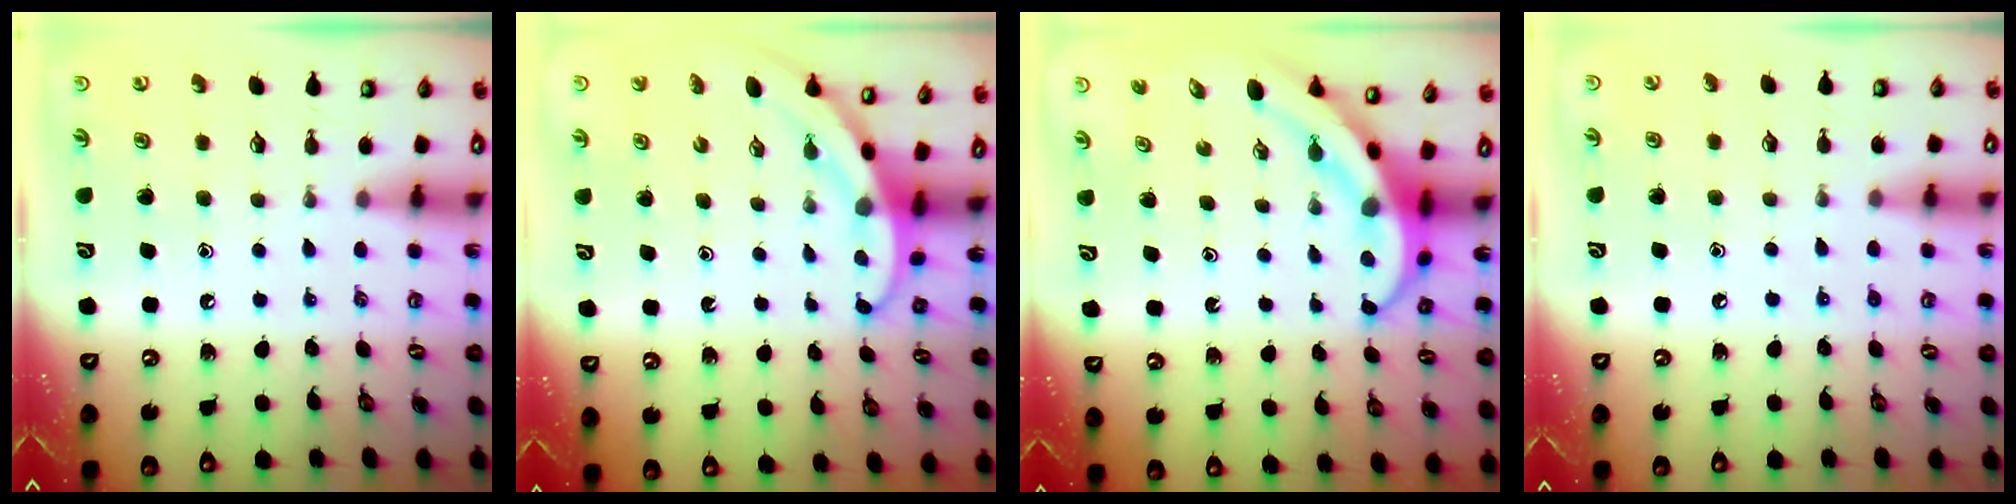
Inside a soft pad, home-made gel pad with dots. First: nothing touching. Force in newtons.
{"total": 3.2, "press": 3.2, "slide": 0.2}
{"total": 7.0, "press": 6.9, "slide": 0.7}
{"total": 3.8, "press": 3.7, "slide": 0.9}